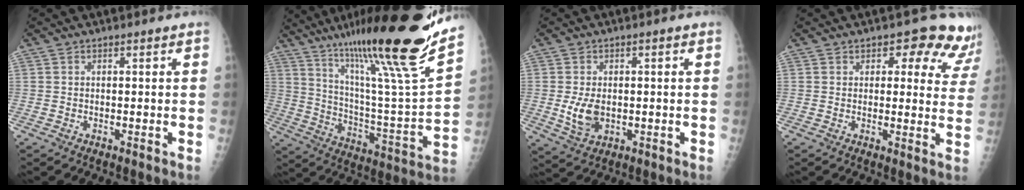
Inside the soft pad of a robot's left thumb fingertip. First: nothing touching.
{"total": 28.6, "force": [20.8, 1.3, 19.6], "torque": [-0.296, -0.107, 0.336]}
{"total": 5.9, "force": [-0.6, 3.8, 4.5], "torque": [-0.078, -0.002, -0.001]}
{"total": 10.6, "force": [8.3, 5.4, 3.9], "torque": [0.017, -0.038, 0.067]}